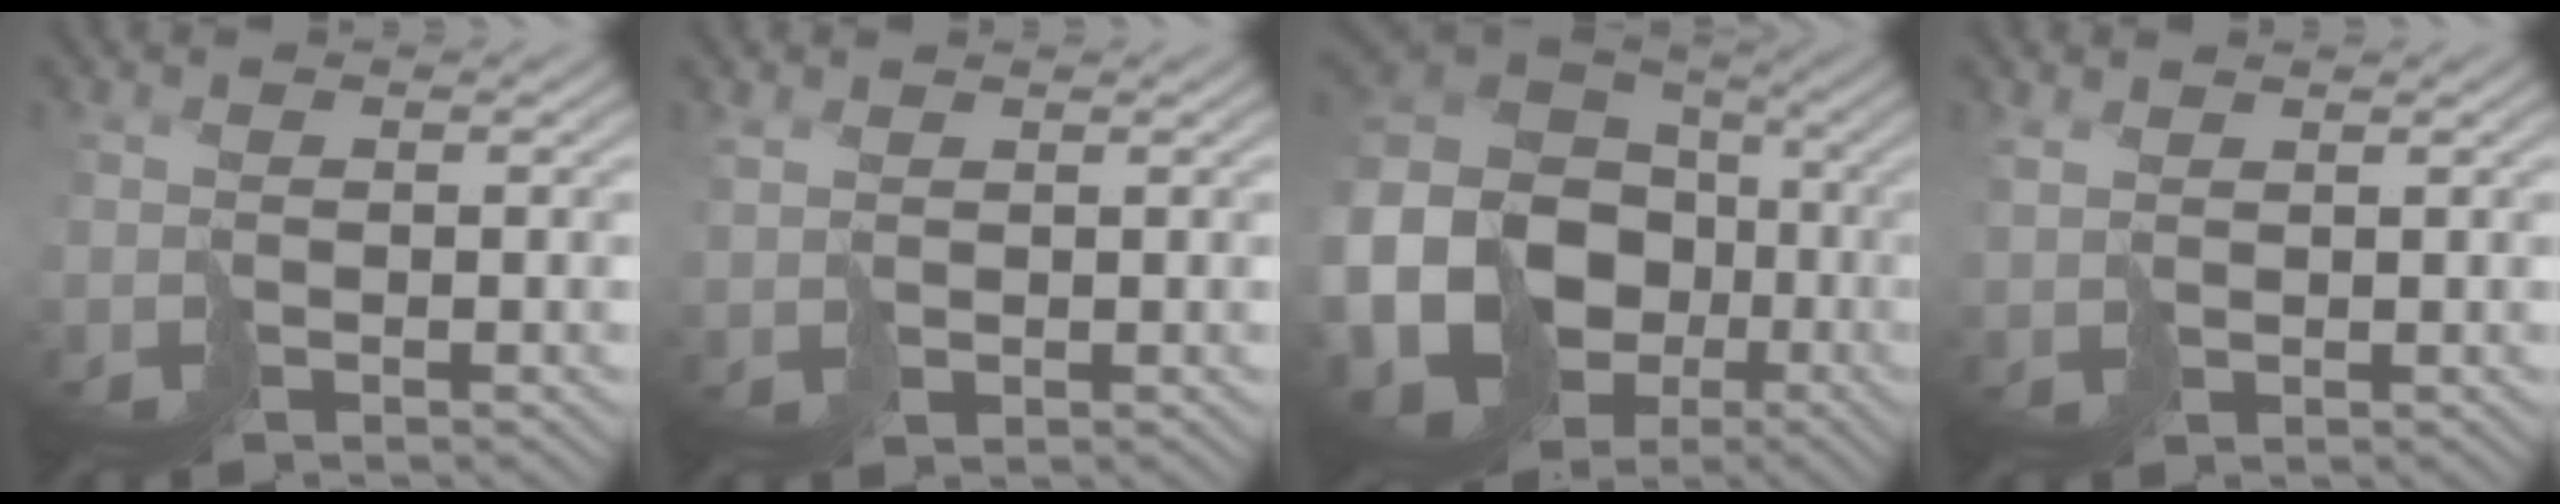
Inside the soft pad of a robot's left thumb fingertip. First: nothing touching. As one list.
[{"total": 1.5, "force": [1.4, 0.5, -0.1], "torque": [-0.003, 0.000, 0.034]}, {"total": 22.1, "force": [-7.4, 18.2, 10.1], "torque": [-0.263, -0.050, -0.133]}, {"total": 1.9, "force": [1.8, 0.3, -0.2], "torque": [-0.002, 0.003, 0.044]}]